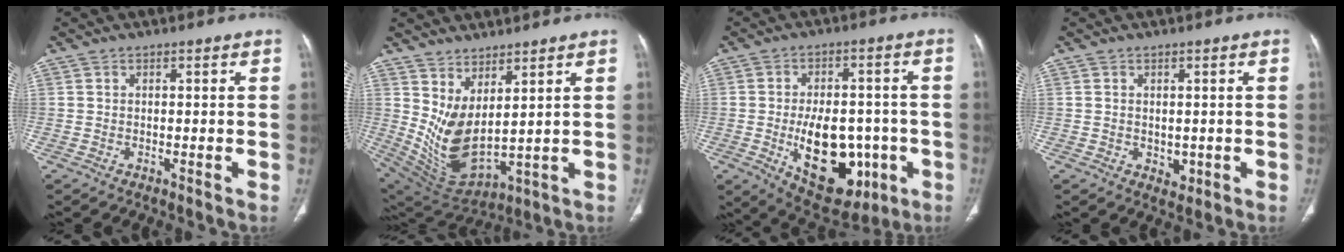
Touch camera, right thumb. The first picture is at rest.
{"total": 11.5, "force": [4.2, 5.0, 9.4], "torque": [-0.178, -0.048, 0.107]}
{"total": 18.3, "force": [-4.6, 10.8, 14.1], "torque": [-0.177, 0.012, -0.042]}
{"total": 2.3, "force": [-0.2, 1.8, 1.4], "torque": [-0.015, -0.003, 0.005]}